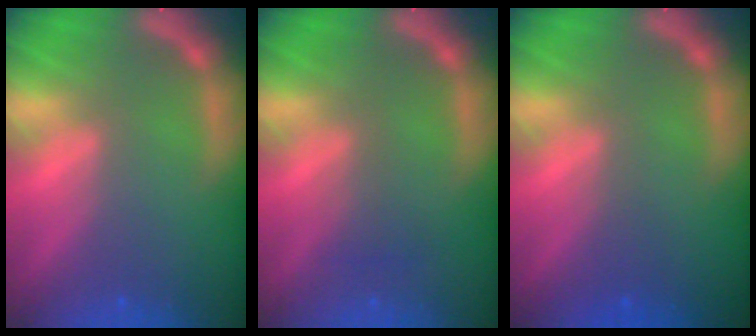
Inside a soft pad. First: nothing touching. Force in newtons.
{"total": 1.5}
{"total": 0.9}